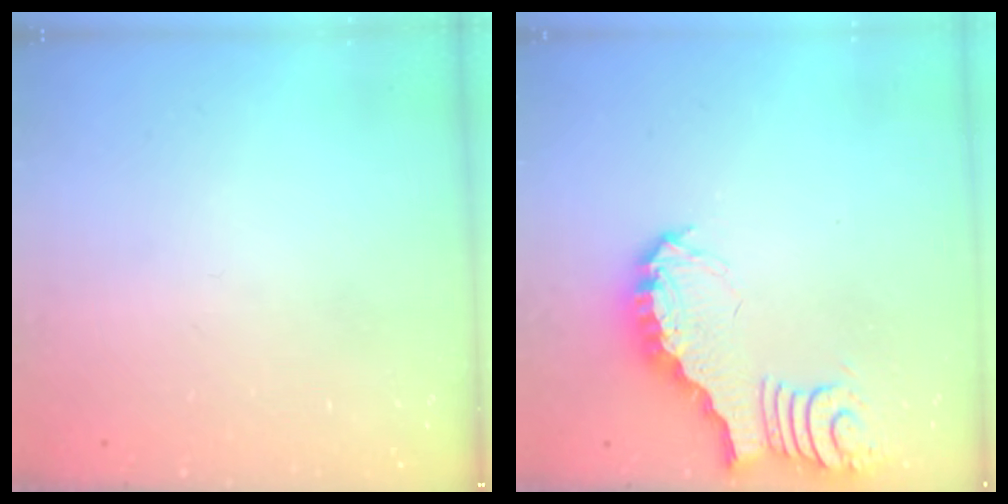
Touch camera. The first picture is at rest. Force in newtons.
{"total": 3.8, "press": 3.7, "slide": 0.6}